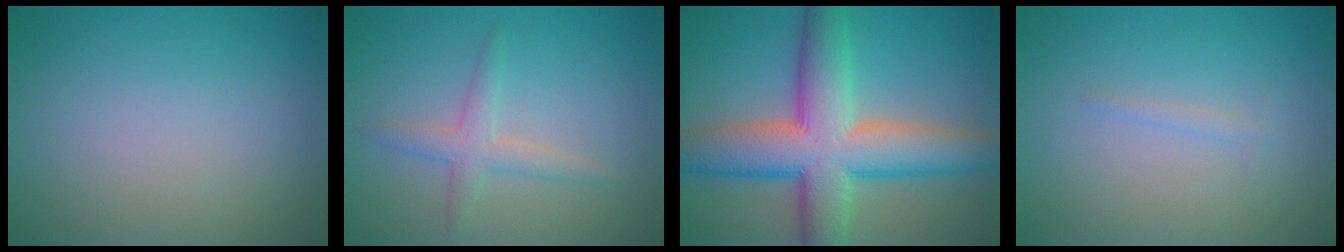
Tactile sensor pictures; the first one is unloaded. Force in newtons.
{"total": 2.3, "press": 2.3, "slide": 0.1}
{"total": 11.0, "press": 11.0, "slide": 0.3}
{"total": 0.7, "press": 0.7, "slide": 0.1}